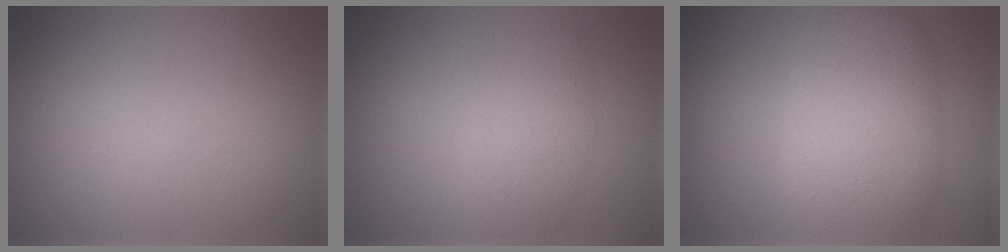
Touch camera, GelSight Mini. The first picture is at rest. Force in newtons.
{"total": 3.1, "press": 3.1, "slide": 0.1}
{"total": 8.1, "press": 8.1, "slide": 0.3}